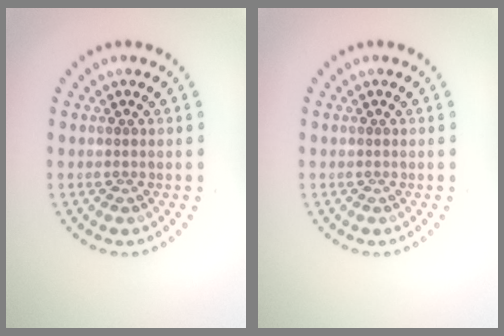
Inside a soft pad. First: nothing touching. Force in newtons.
{"total": 0.0}